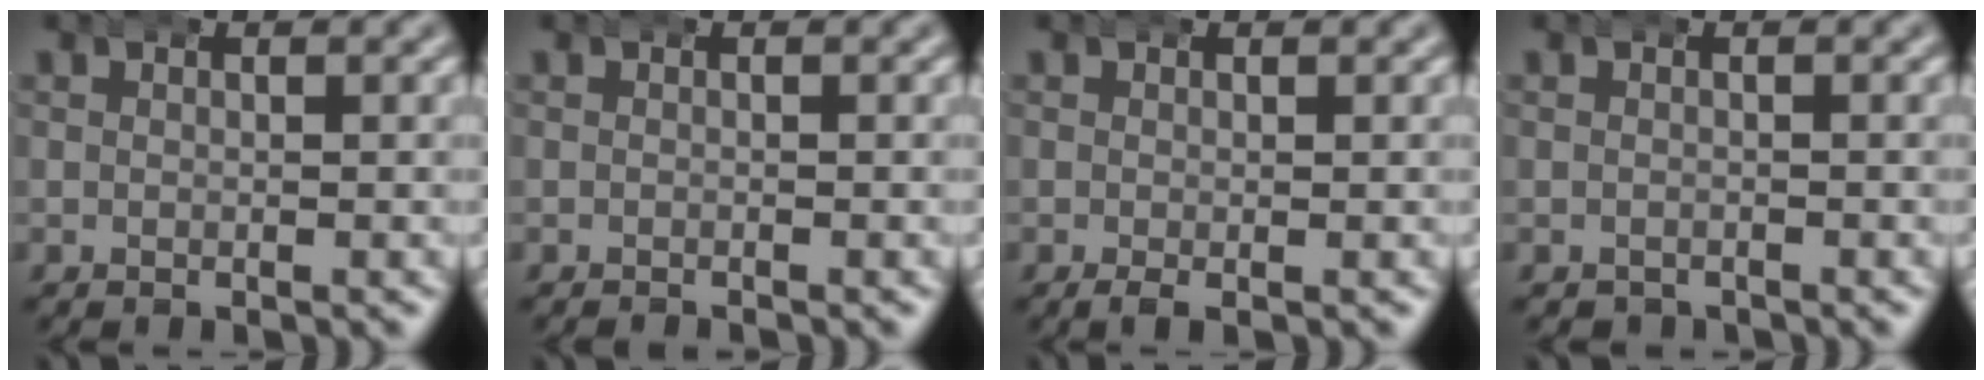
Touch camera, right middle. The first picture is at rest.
{"total": 0.5, "force": [-0.5, -0.1, -0.1], "torque": [-0.002, -0.005, -0.006]}
{"total": 1.0, "force": [-0.5, 0.3, 0.8], "torque": [-0.018, -0.004, -0.007]}
{"total": 1.0, "force": [-0.9, 0.3, -0.2], "torque": [0.002, -0.008, -0.009]}